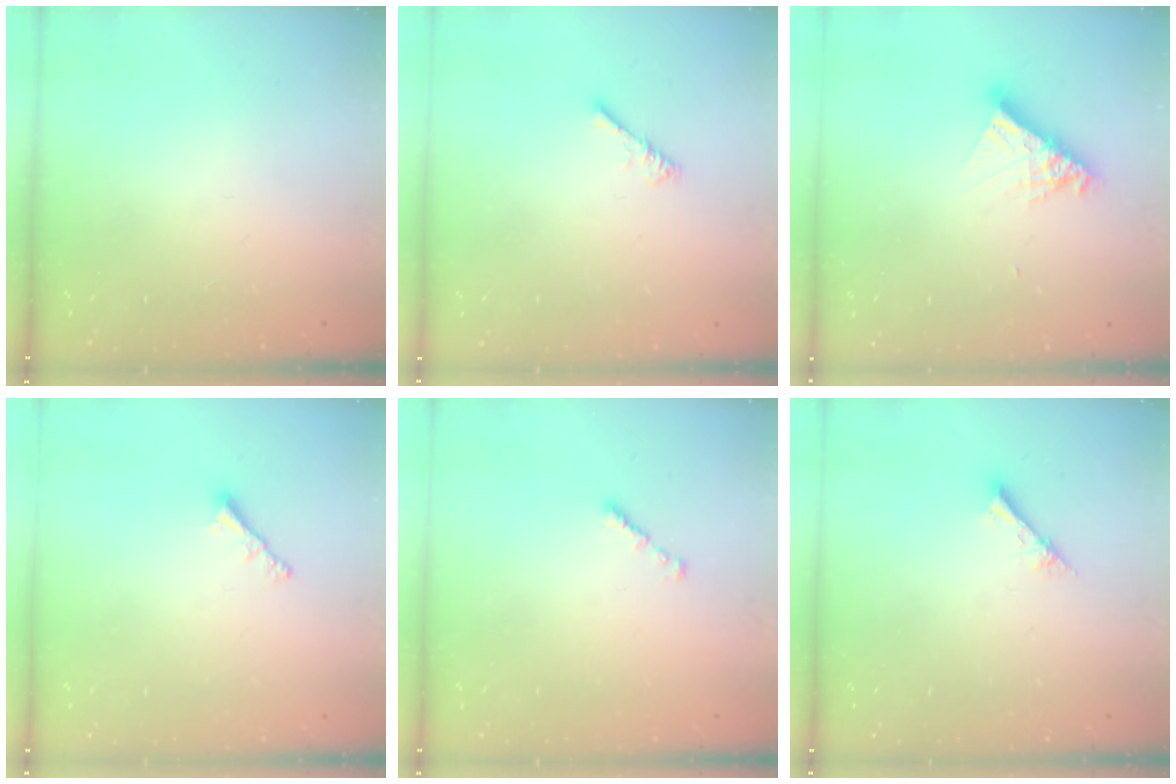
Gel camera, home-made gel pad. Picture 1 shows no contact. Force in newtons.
{"total": 0.9, "press": 0.9, "slide": 0.3}
{"total": 10.2, "press": 10.2, "slide": 0.9}
{"total": 2.1, "press": 2.0, "slide": 0.5}
{"total": 0.8, "press": 0.7, "slide": 0.4}
{"total": 2.1, "press": 2.1, "slide": 0.2}